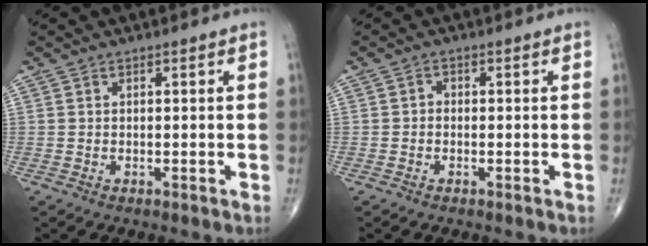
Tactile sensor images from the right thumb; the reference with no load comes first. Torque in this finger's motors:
{"motor_torque": [-0.38, -0.03, 0.03, 0.00, -0.03]}